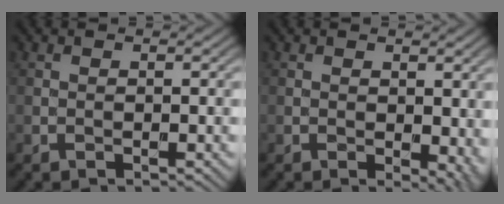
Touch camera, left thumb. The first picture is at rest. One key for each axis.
{"total": 3.7, "fx": -0.1, "fy": 2.3, "fz": 2.9, "tx": -0.029, "ty": -0.008, "tz": 0.003}